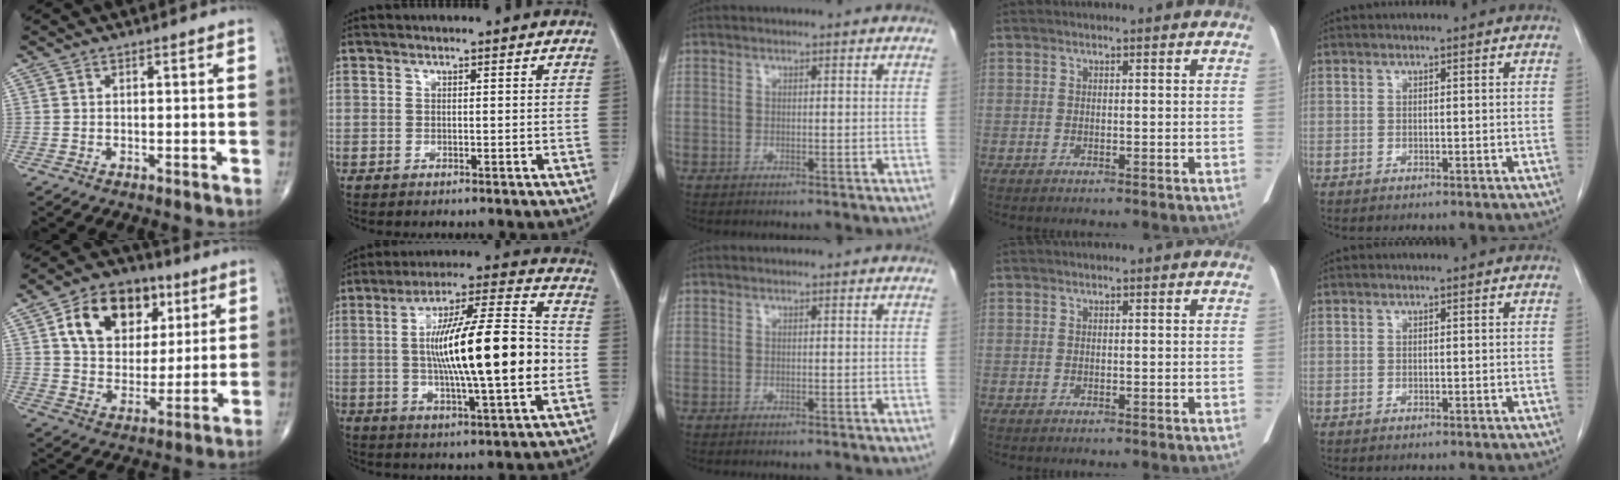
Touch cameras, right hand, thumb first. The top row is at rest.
{"thumb": {"total": 17.5, "force": [6.7, 12.3, 10.4], "torque": [-0.138, -0.012, 0.113]}, "index": {"total": 20.7, "force": [-0.6, 2.2, 20.6], "torque": [-0.348, 0.011, -0.015]}}